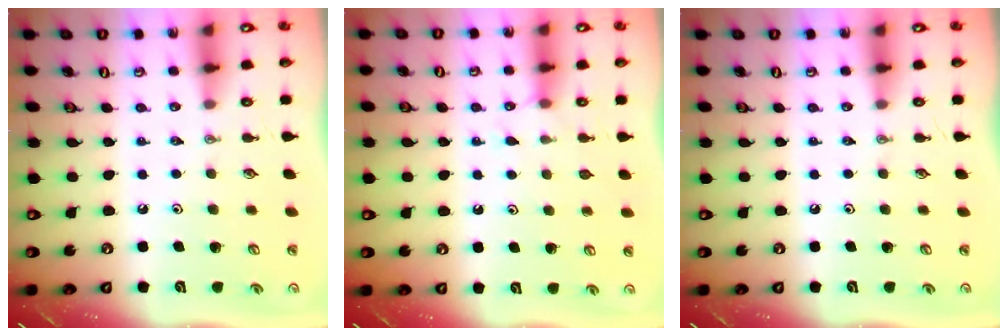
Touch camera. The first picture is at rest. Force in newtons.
{"total": 3.5, "press": 3.5, "slide": 0.6}
{"total": 0.0}